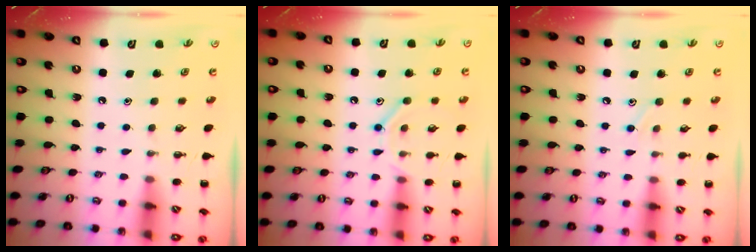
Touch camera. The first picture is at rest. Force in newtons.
{"total": 9.0, "press": 9.0, "slide": 0.9}
{"total": 5.2, "press": 5.0, "slide": 1.6}